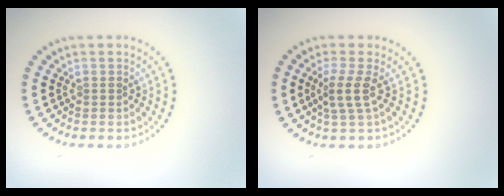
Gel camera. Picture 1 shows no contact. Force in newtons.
{"total": 2.3, "press": 1.7, "slide": 1.5}